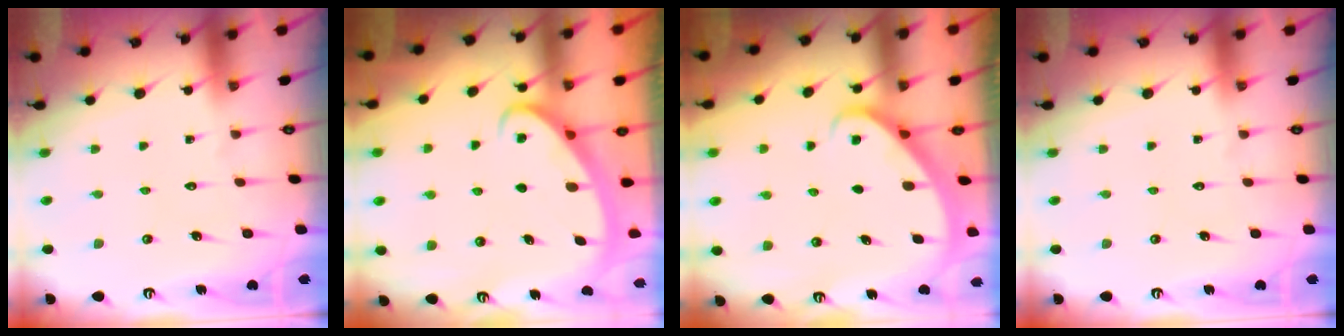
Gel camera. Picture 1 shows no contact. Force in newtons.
{"total": 2.6, "press": 2.6, "slide": 0.4}
{"total": 2.3, "press": 2.3, "slide": 0.2}
{"total": 0.0}